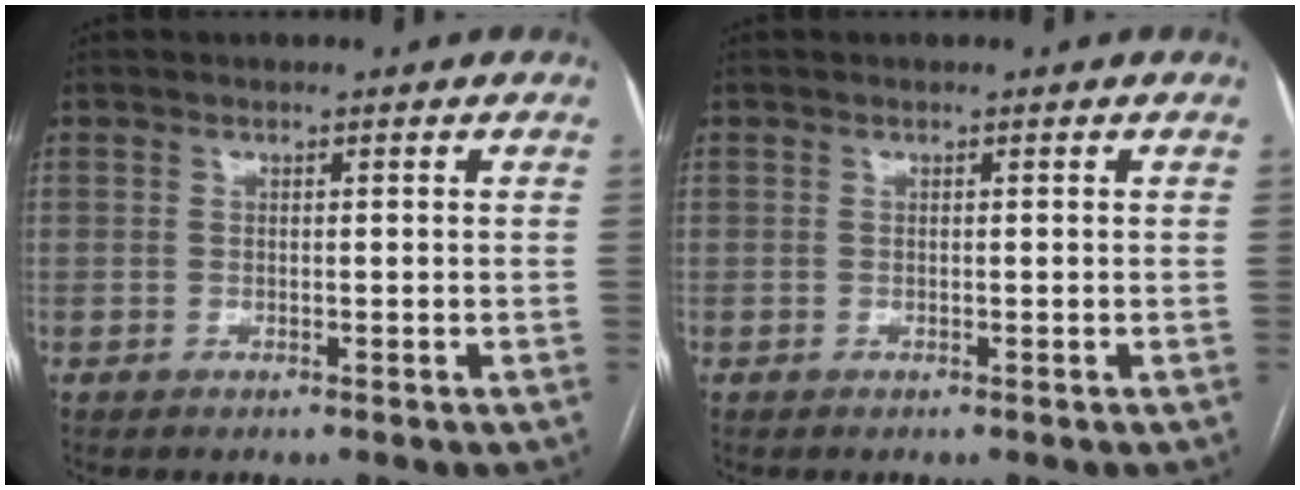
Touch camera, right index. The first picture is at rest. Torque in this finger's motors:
{"motor_torque": [0.00, 0.00, 0.00, 0.01]}